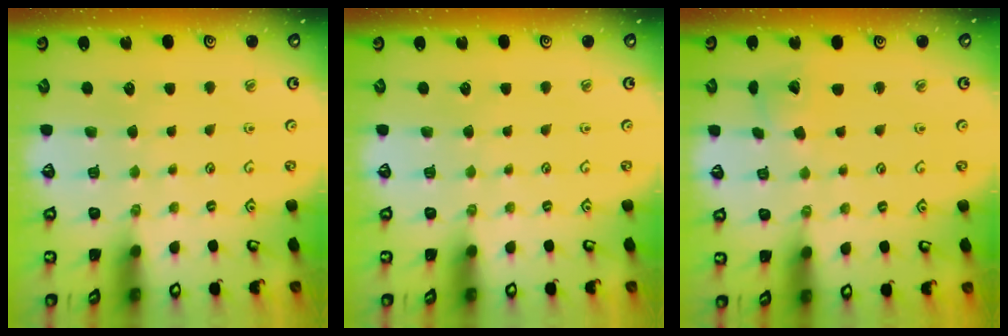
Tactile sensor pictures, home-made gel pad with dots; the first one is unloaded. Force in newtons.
{"total": 0.0}
{"total": 4.7, "press": 4.6, "slide": 0.6}